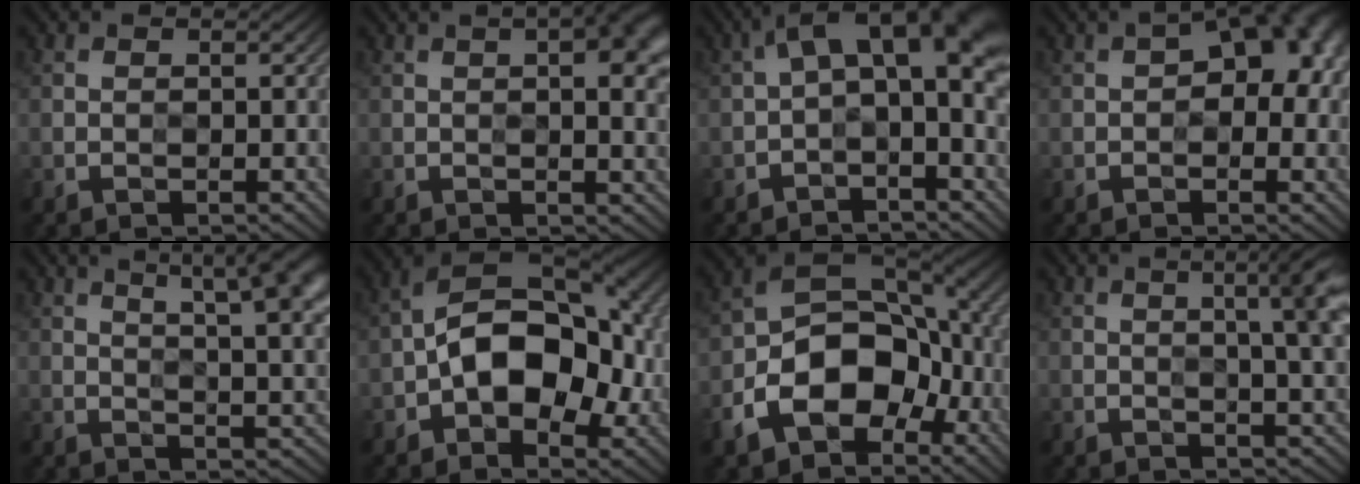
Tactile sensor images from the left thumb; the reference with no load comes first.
{"total": 6.2, "force": [1.9, 1.8, 5.6], "torque": [-0.055, 0.011, 0.014]}
{"total": 8.1, "force": [0.5, 3.4, 7.3], "torque": [-0.112, 0.023, -0.004]}
{"total": 9.2, "force": [1.2, 5.5, 7.2], "torque": [-0.057, 0.030, -0.001]}
{"total": 14.9, "force": [7.9, 5.1, 11.6], "torque": [-0.143, 0.038, 0.100]}
{"total": 13.4, "force": [-1.7, 8.3, 10.4], "torque": [-0.153, 0.009, -0.040]}
{"total": 13.9, "force": [-5.4, 9.2, 8.9], "torque": [-0.160, -0.039, -0.097]}
{"total": 6.7, "force": [2.1, 1.3, 6.2], "torque": [-0.065, 0.022, 0.025]}